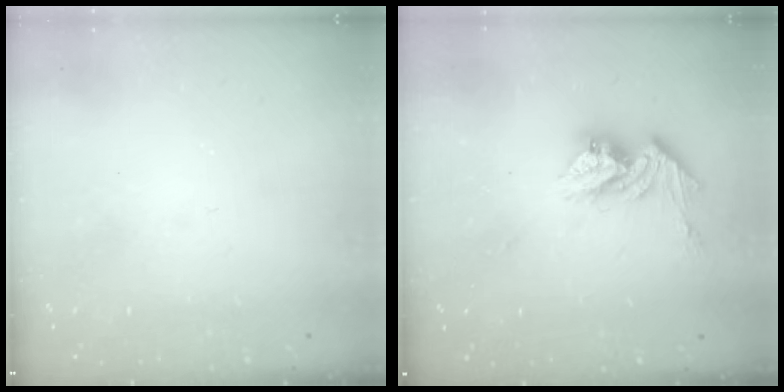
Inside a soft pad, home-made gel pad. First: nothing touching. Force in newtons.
{"total": 11.2, "press": 11.2, "slide": 0.9}